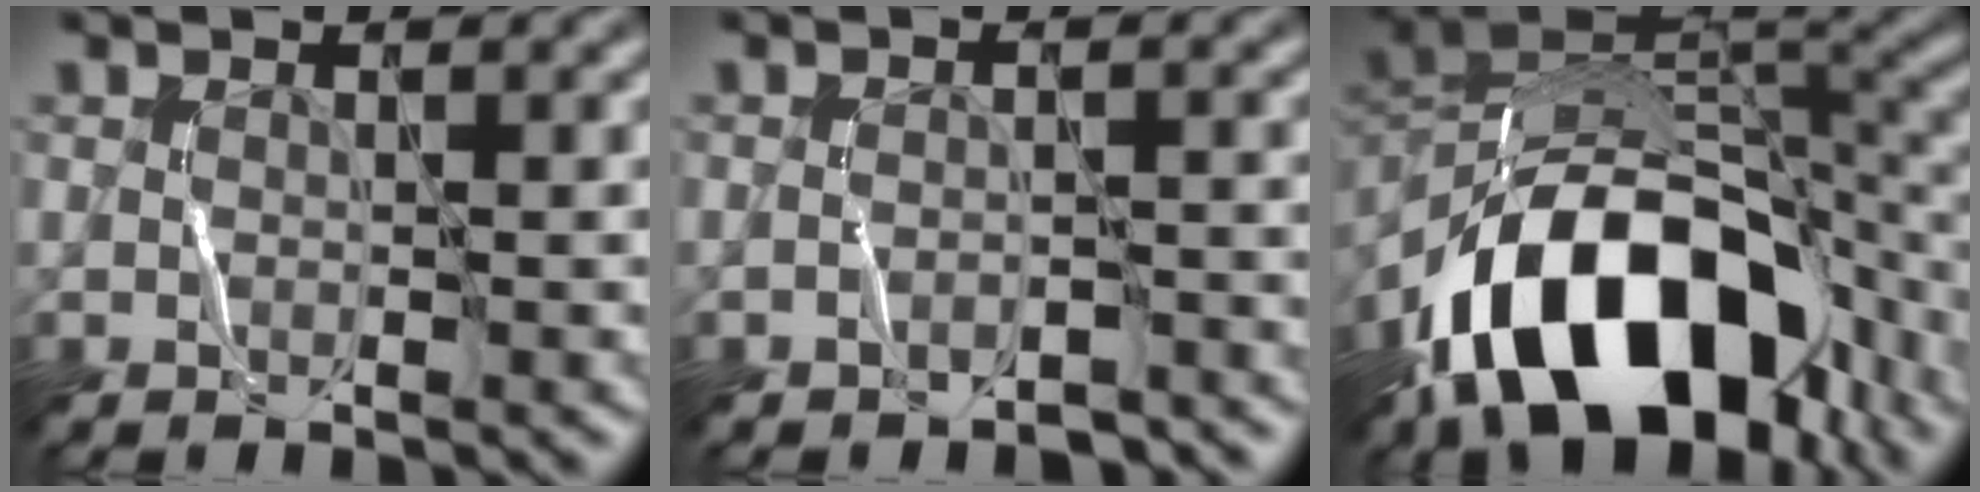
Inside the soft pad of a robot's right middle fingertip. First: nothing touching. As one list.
[{"total": 2.2, "force": [-2.1, 0.4, 0.3], "torque": [-0.002, 0.008, -0.028]}, {"total": 15.6, "force": [-8.3, 8.9, 9.9], "torque": [-0.165, 0.013, -0.142]}]